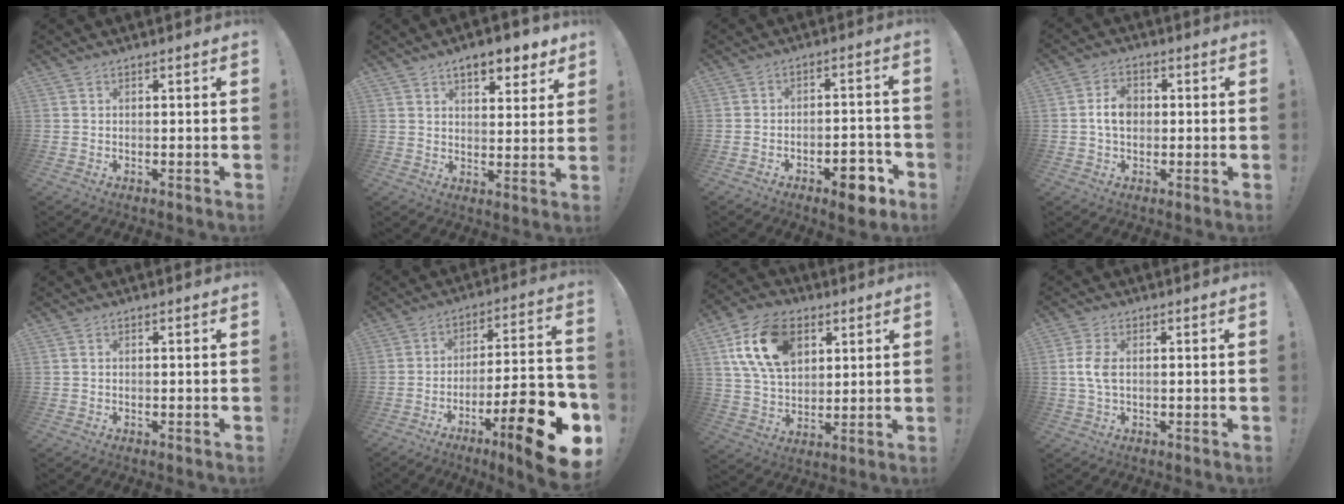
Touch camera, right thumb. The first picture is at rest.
{"total": 8.1, "force": [5.9, 3.1, 4.7], "torque": [-0.062, -0.031, 0.104]}
{"total": 8.5, "force": [-5.2, 3.9, 5.4], "torque": [-0.048, 0.037, -0.088]}
{"total": 6.6, "force": [0.1, 4.6, 4.6], "torque": [-0.078, 0.010, 0.001]}
{"total": 0.0}
{"total": 19.5, "force": [-10.5, 3.7, 15.9], "torque": [-0.224, 0.059, -0.167]}
{"total": 19.0, "force": [7.5, 12.6, 12.1], "torque": [-0.223, -0.019, 0.139]}
{"total": 3.9, "force": [0.3, 1.8, 3.5], "torque": [-0.067, 0.003, 0.003]}